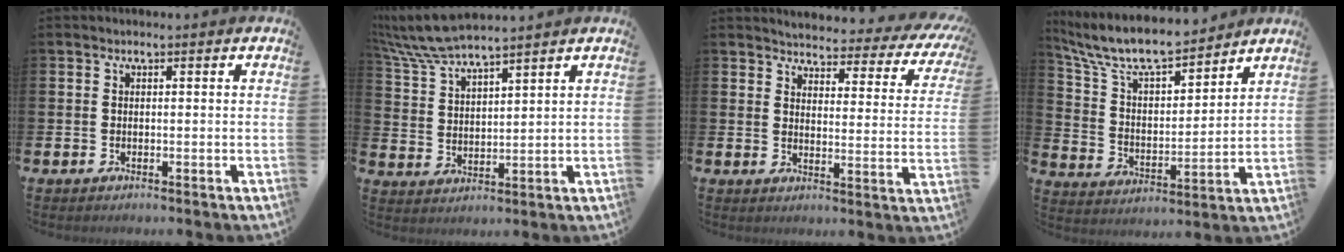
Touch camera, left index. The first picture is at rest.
{"total": 6.8, "force": [6.4, 0.4, 2.3], "torque": [-0.074, -0.026, 0.116]}
{"total": 3.2, "force": [2.9, 0.9, 0.6], "torque": [-0.031, -0.035, 0.042]}
{"total": 9.7, "force": [8.8, 2.2, 3.4], "torque": [-0.111, -0.053, 0.155]}